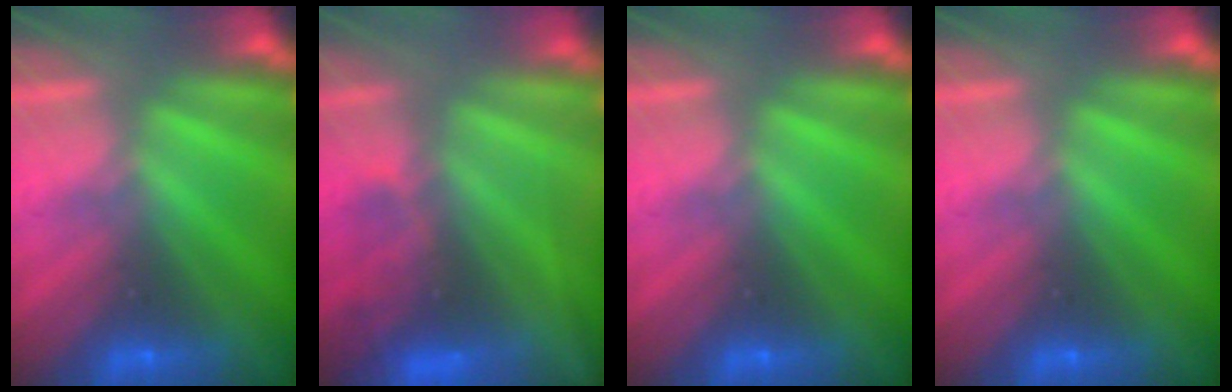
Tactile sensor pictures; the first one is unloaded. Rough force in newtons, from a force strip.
{"total": 4.6}
{"total": 0.0}
{"total": 0.0}